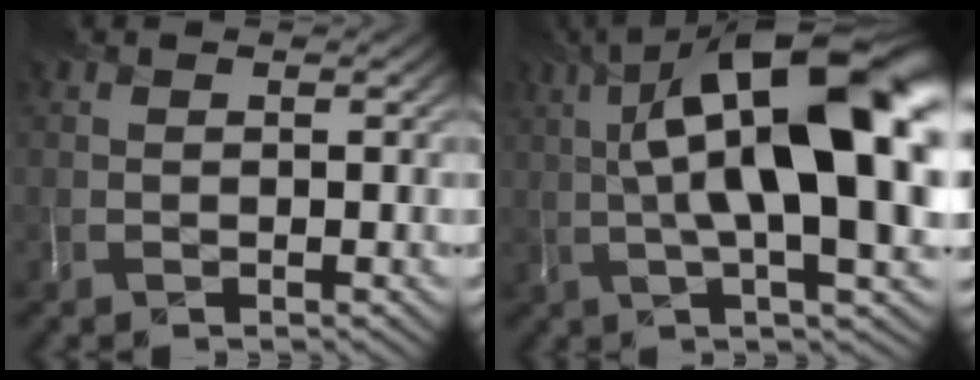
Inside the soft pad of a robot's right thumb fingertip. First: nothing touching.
{"total": 19.3, "force": [3.6, 6.2, 17.9], "torque": [-0.288, 0.038, 0.071]}